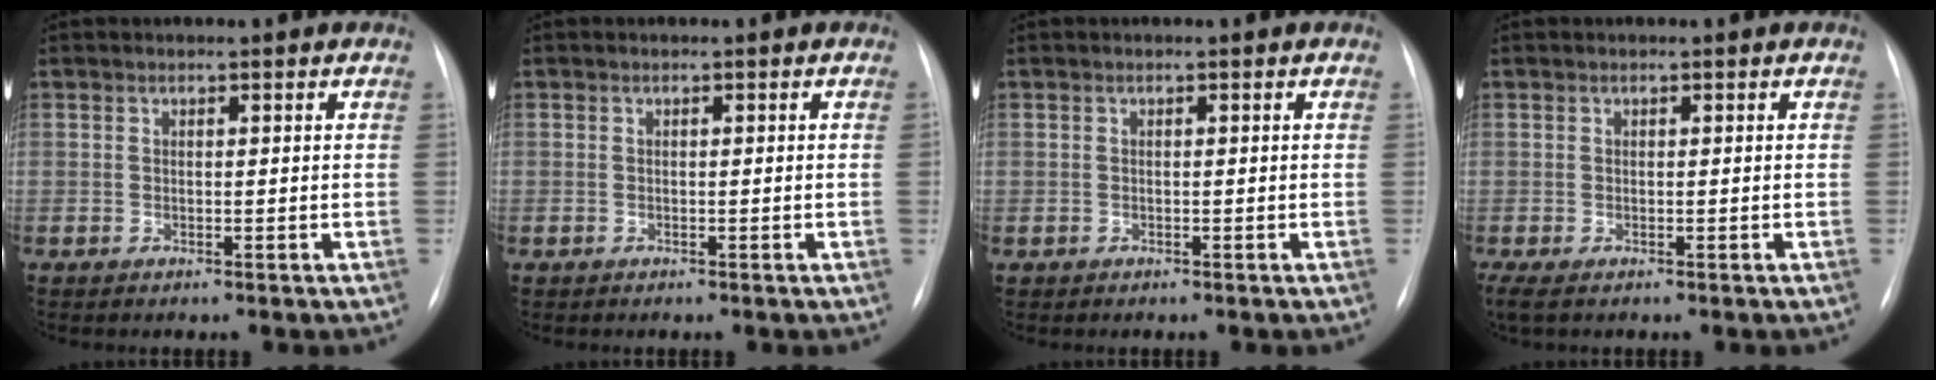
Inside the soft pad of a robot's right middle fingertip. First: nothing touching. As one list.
[{"total": 0.0}, {"total": 0.0}, {"total": 2.4, "force": [-1.5, 0.9, 1.6], "torque": [-0.029, -0.009, -0.020]}]